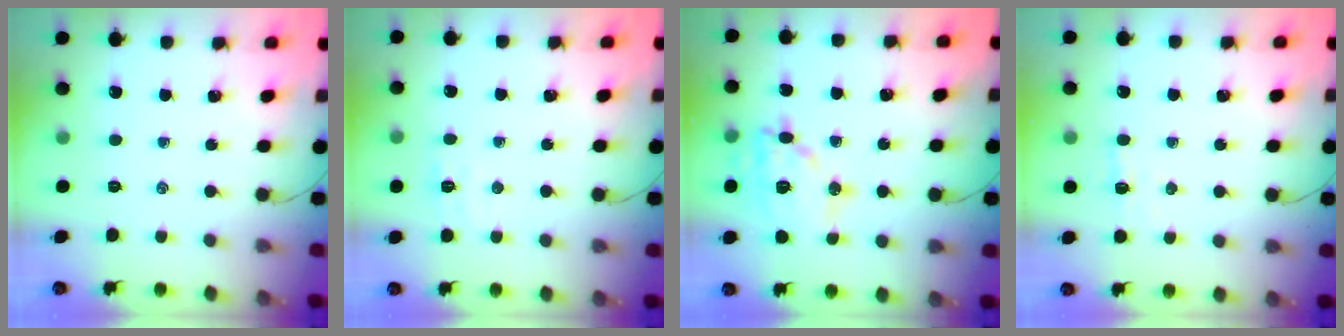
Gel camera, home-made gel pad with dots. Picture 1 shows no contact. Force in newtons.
{"total": 5.0, "press": 4.9, "slide": 1.2}
{"total": 14.6, "press": 14.5, "slide": 1.9}
{"total": 4.5, "press": 4.3, "slide": 1.3}